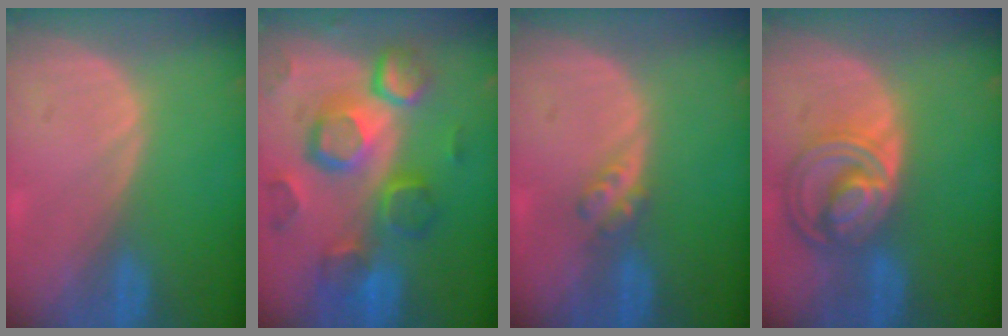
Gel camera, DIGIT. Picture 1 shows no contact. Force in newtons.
{"total": 12.3, "press": 10.6, "slide": 6.2}
{"total": 2.7, "press": 2.3, "slide": 1.3}
{"total": 8.6, "press": 7.4, "slide": 4.4}